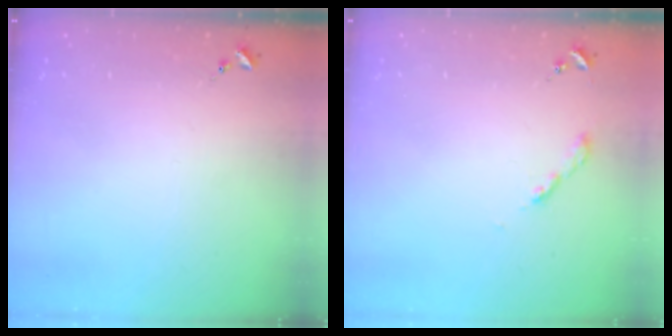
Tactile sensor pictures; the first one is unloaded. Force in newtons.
{"total": 3.1, "press": 3.1, "slide": 0.2}